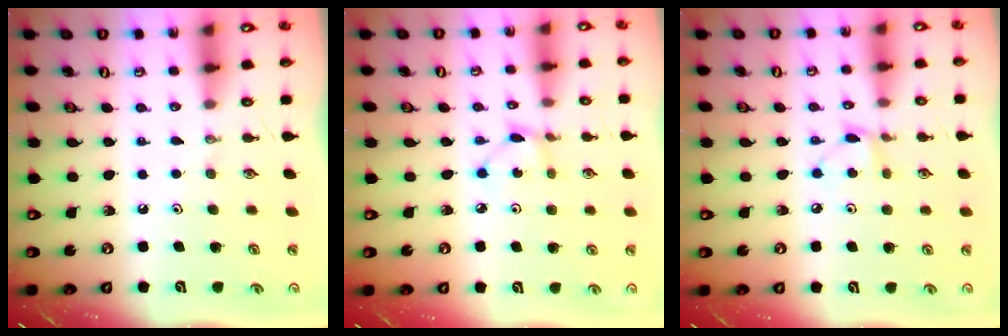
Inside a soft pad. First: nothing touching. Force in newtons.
{"total": 1.9, "press": 1.9, "slide": 0.3}
{"total": 5.5, "press": 5.4, "slide": 0.8}